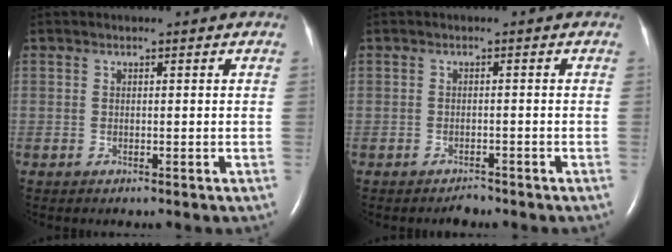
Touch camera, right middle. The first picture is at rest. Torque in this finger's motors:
{"motor_torque": [-0.45, 0.15, -0.07, -0.03]}